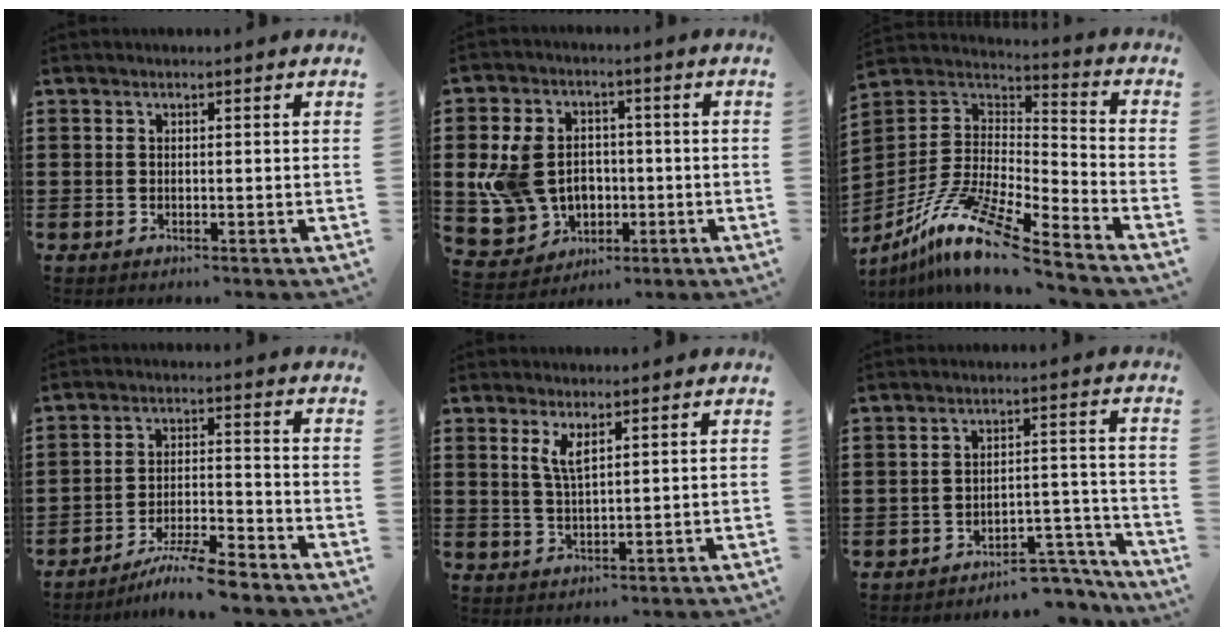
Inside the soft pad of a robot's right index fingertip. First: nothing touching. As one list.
[{"total": 9.6, "force": [-0.1, 8.0, 5.3], "torque": [-0.157, 0.016, -0.001]}, {"total": 13.3, "force": [-10.1, 1.5, 8.6], "torque": [-0.177, 0.007, -0.198]}, {"total": 6.6, "force": [-5.9, 0.1, 2.9], "torque": [-0.060, -0.004, -0.115]}, {"total": 3.2, "force": [1.9, 0.8, 2.5], "torque": [-0.054, 0.003, 0.032]}, {"total": 4.5, "force": [-4.1, 1.1, 1.5], "torque": [-0.027, 0.010, -0.083]}]